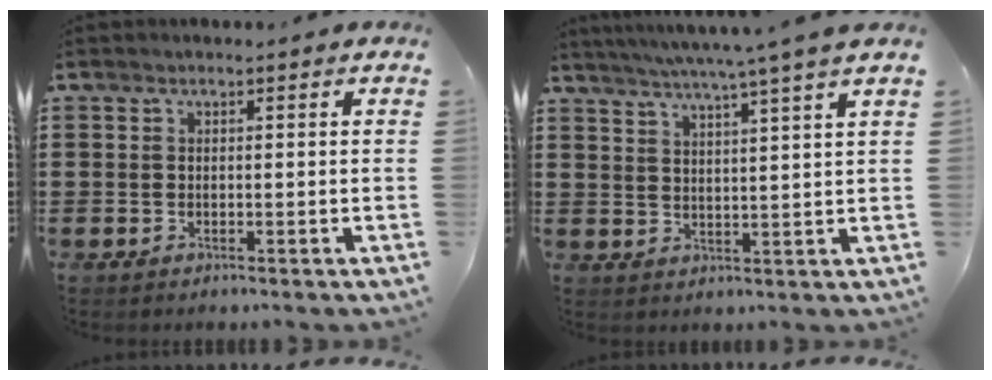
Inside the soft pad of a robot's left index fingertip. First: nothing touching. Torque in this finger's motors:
{"motor_torque": [1.28, -0.86, 0.58, 0.21]}